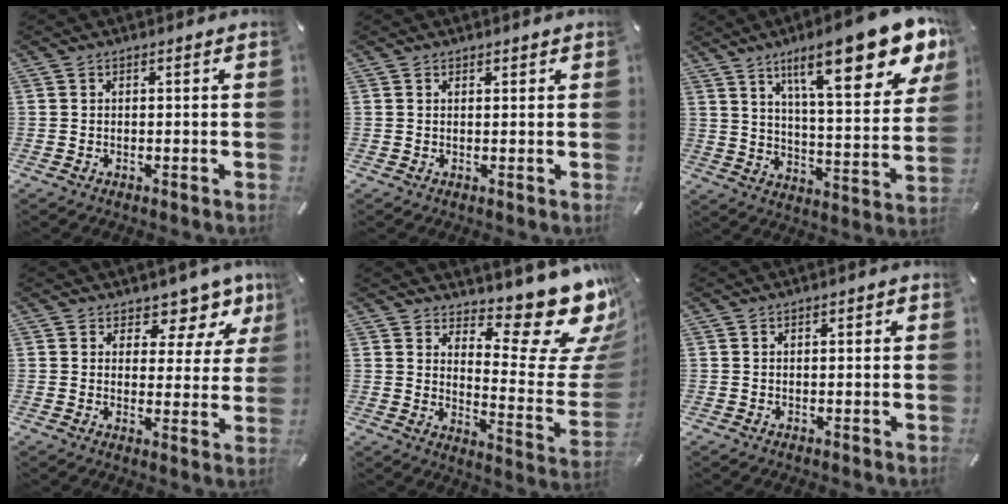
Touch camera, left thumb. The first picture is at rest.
{"total": 0.8, "force": [0.6, 0.4, 0.2], "torque": [-0.004, -0.001, 0.013]}
{"total": 22.2, "force": [12.7, 6.8, 16.8], "torque": [-0.253, -0.070, 0.198]}
{"total": 7.9, "force": [6.1, 4.1, 2.8], "torque": [-0.030, -0.058, 0.103]}
{"total": 17.4, "force": [12.6, 6.3, 10.4], "torque": [-0.106, -0.124, 0.202]}
{"total": 1.0, "force": [0.1, 0.6, 0.8], "torque": [-0.016, 0.005, 0.001]}